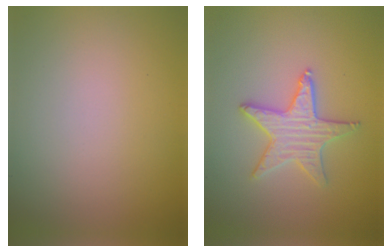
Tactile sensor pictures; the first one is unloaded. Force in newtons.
{"total": 3.3, "press": 3.3, "slide": 0.3}